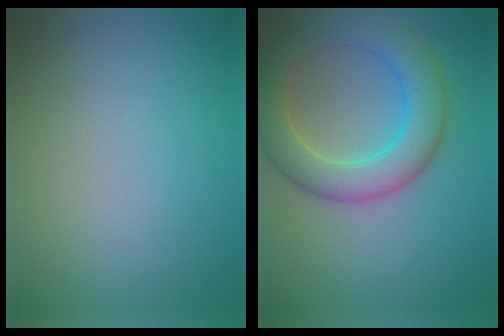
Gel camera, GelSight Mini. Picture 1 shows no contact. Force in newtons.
{"total": 6.6, "press": 6.6, "slide": 0.3}